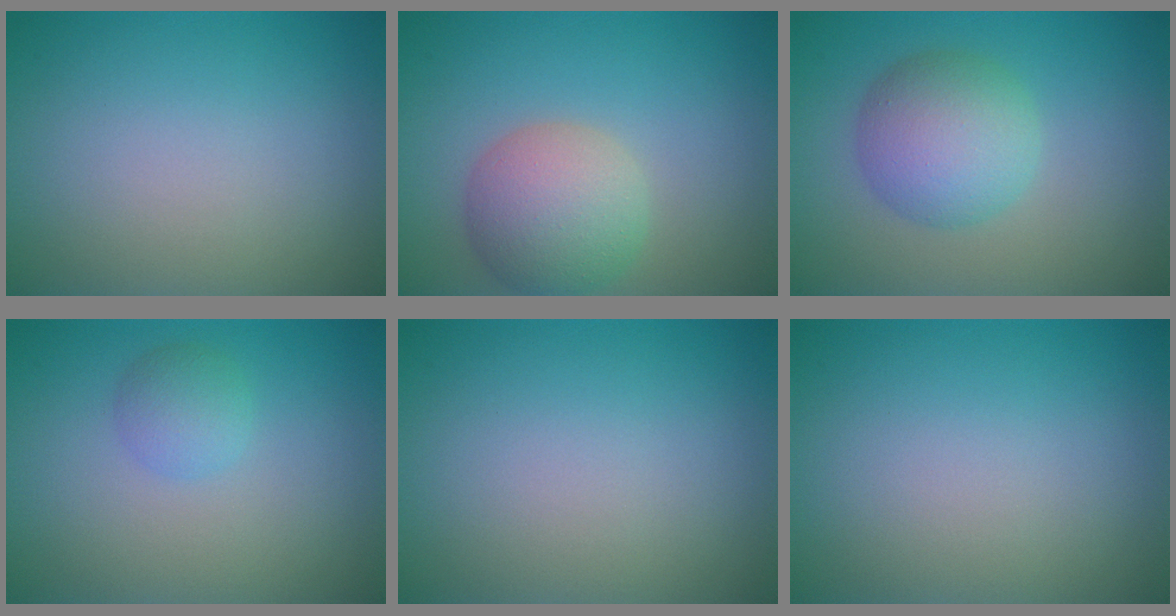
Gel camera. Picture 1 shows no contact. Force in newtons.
{"total": 5.5, "press": 5.5, "slide": 0.3}
{"total": 5.4, "press": 5.4, "slide": 0.1}
{"total": 1.9, "press": 1.9, "slide": 0.1}
{"total": 0.0}
{"total": 0.0}